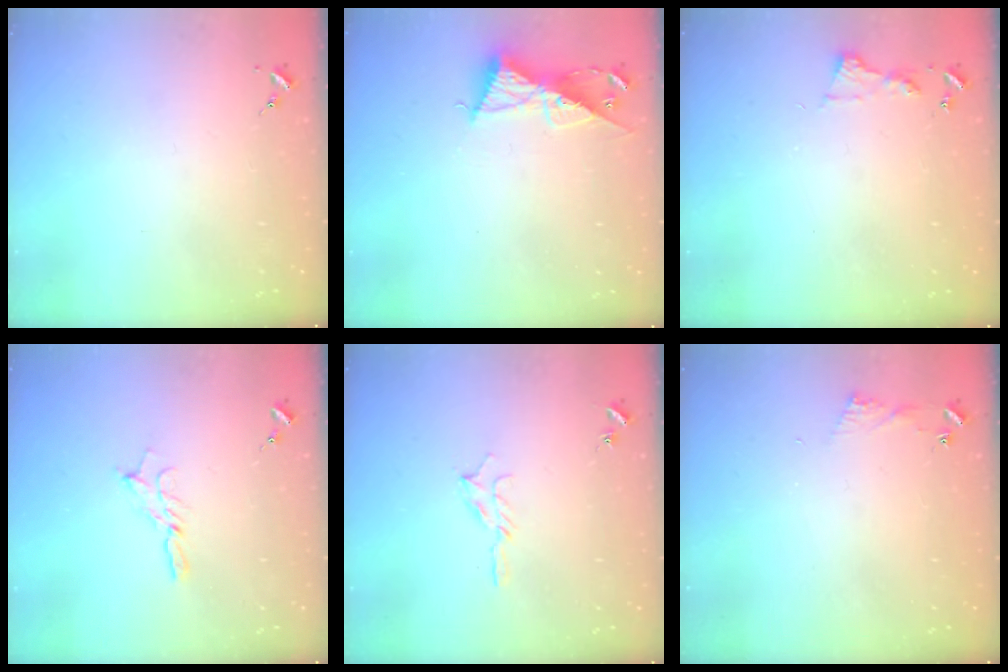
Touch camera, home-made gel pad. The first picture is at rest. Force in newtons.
{"total": 9.9, "press": 9.8, "slide": 0.6}
{"total": 5.2, "press": 5.2, "slide": 0.4}
{"total": 5.6, "press": 5.6, "slide": 0.3}
{"total": 5.8, "press": 5.7, "slide": 0.8}
{"total": 5.6, "press": 5.6, "slide": 0.7}